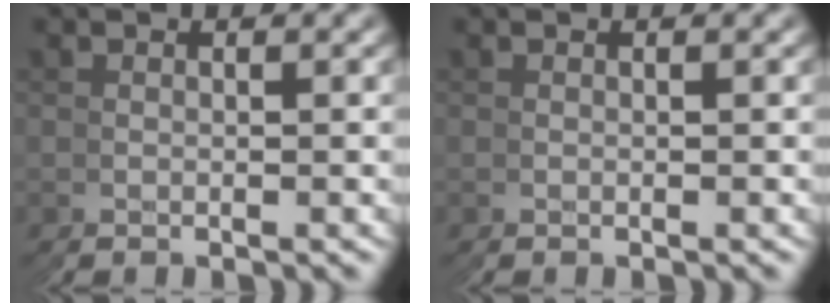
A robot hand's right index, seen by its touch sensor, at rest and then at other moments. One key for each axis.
{"total": 0.0}